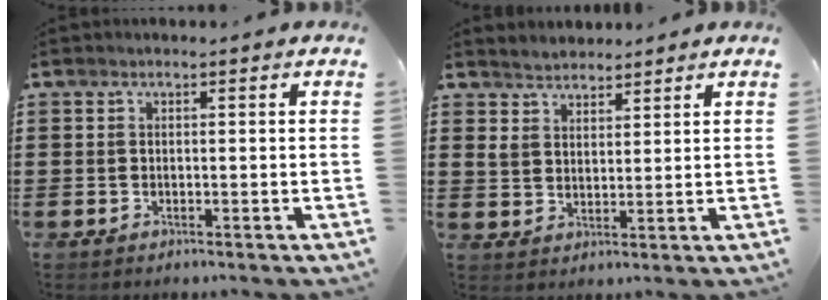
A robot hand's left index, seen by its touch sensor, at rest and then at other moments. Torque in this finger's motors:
{"motor_torque": [0.58, -0.66, 0.01, 0.03]}